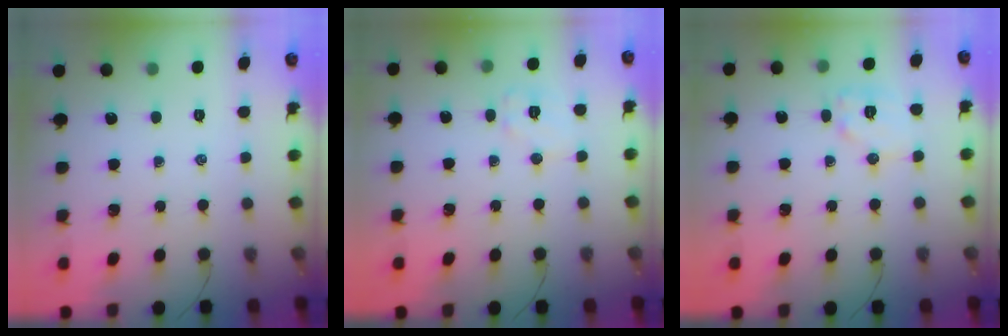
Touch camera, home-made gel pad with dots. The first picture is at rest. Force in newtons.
{"total": 7.1, "press": 7.1, "slide": 0.8}
{"total": 8.7, "press": 8.6, "slide": 0.5}